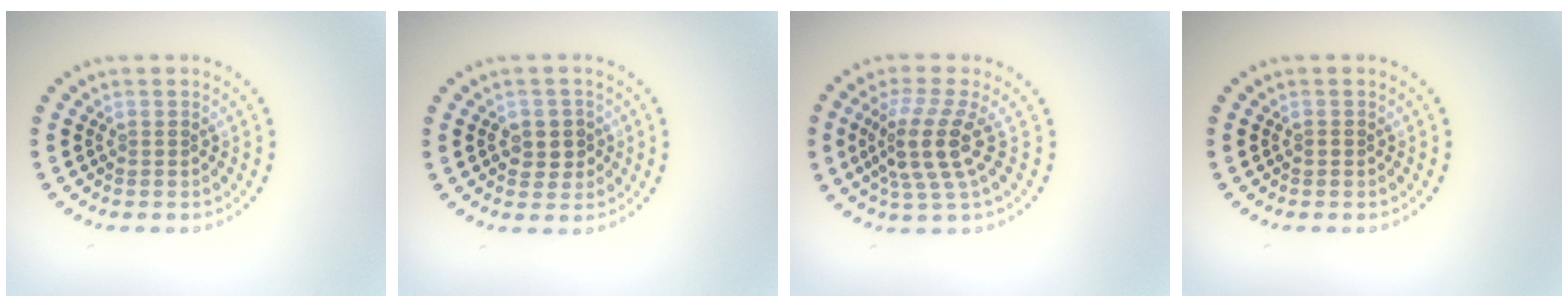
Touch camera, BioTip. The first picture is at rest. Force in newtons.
{"total": 2.5, "press": 2.5, "slide": 0.5}
{"total": 4.3, "press": 3.2, "slide": 2.9}
{"total": 0.6, "press": 0.5, "slide": 0.2}